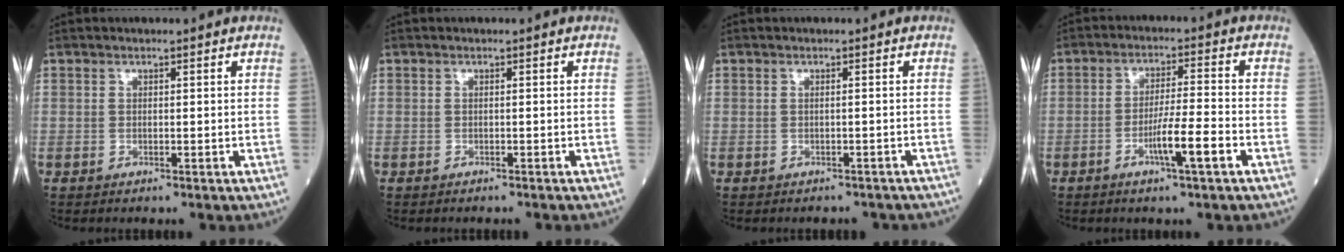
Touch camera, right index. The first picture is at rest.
{"total": 1.1, "force": [-1.1, 0.2, 0.3], "torque": [-0.006, -0.002, -0.015]}
{"total": 4.0, "force": [-3.6, 1.6, 0.9], "torque": [-0.009, -0.002, -0.036]}
{"total": 6.6, "force": [-2.9, -0.2, 5.9], "torque": [-0.105, -0.004, -0.052]}